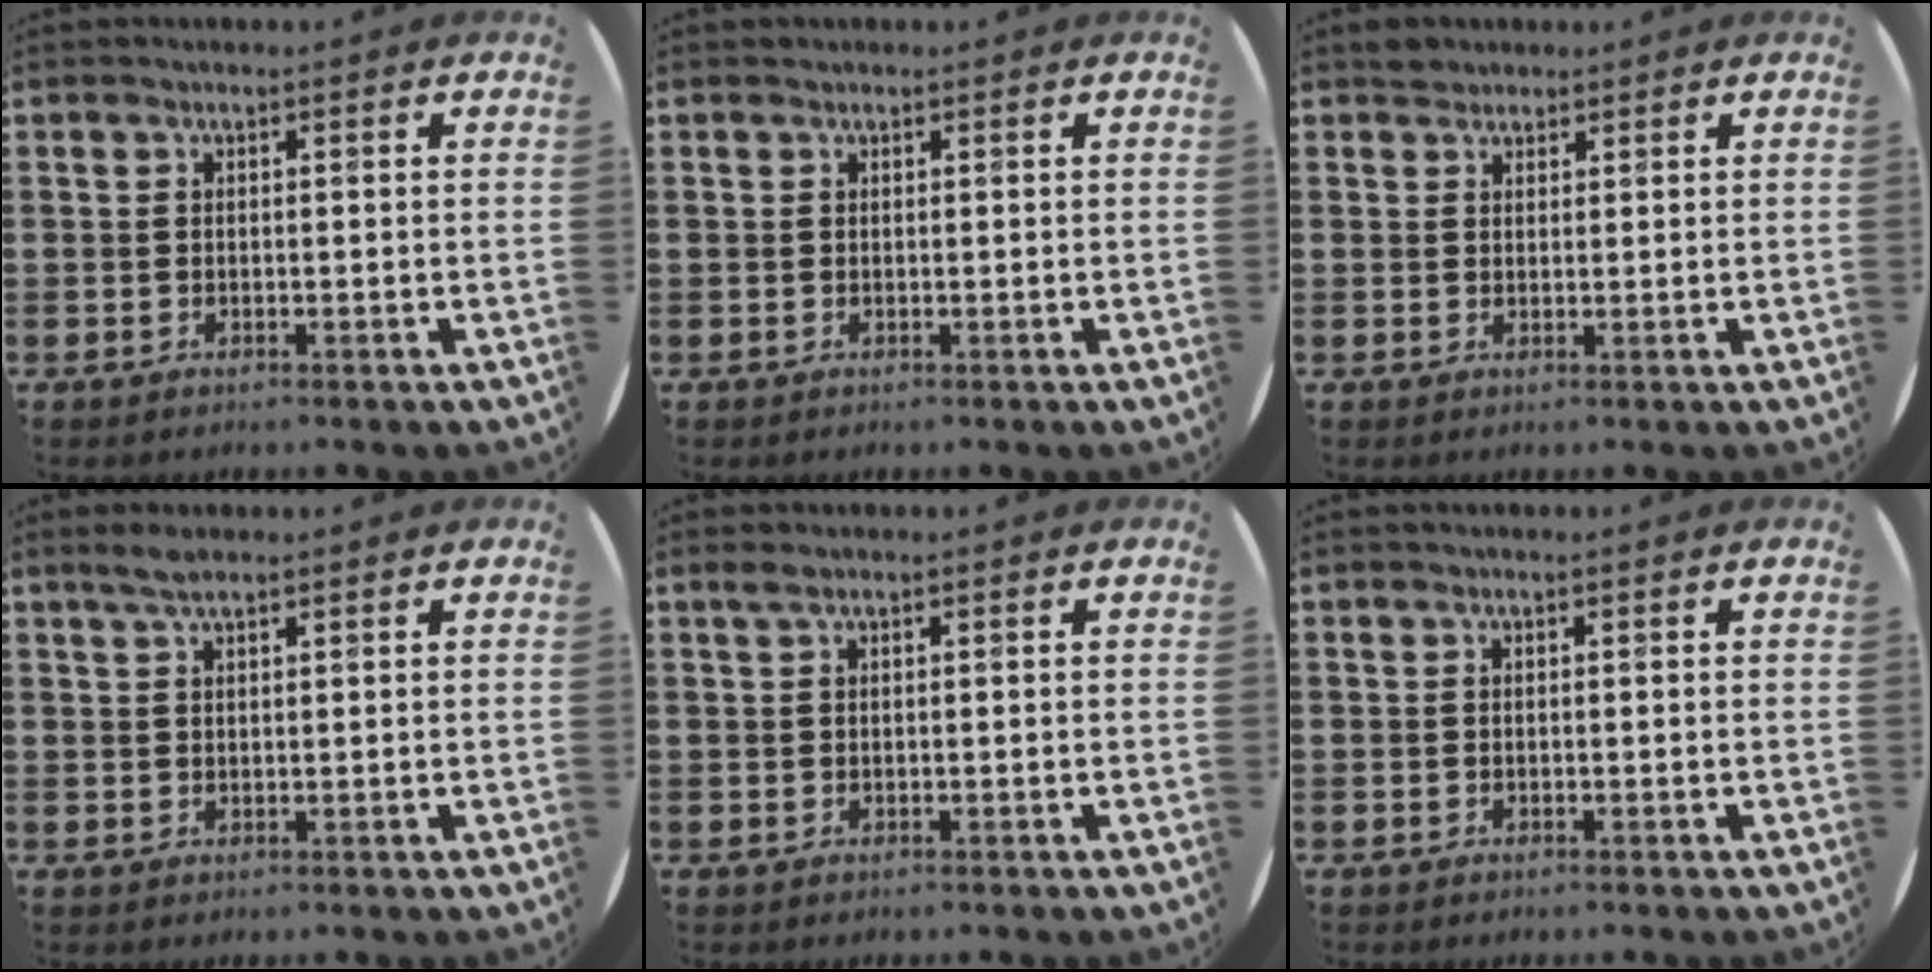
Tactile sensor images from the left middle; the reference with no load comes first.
{"total": 0.0}
{"total": 1.7, "force": [1.6, 0.7, -0.2], "torque": [0.009, 0.002, 0.030]}
{"total": 2.0, "force": [1.6, 0.4, 1.1], "torque": [-0.023, 0.005, 0.029]}
{"total": 0.7, "force": [0.4, 0.1, 0.5], "torque": [-0.010, 0.003, 0.006]}
{"total": 0.0}